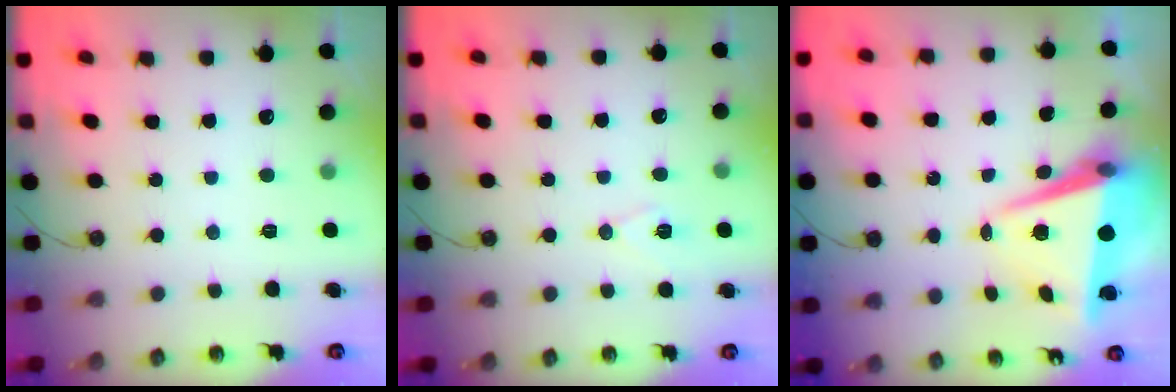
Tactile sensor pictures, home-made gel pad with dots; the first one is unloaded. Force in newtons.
{"total": 7.3, "press": 6.4, "slide": 3.6}
{"total": 8.7, "press": 8.3, "slide": 2.5}